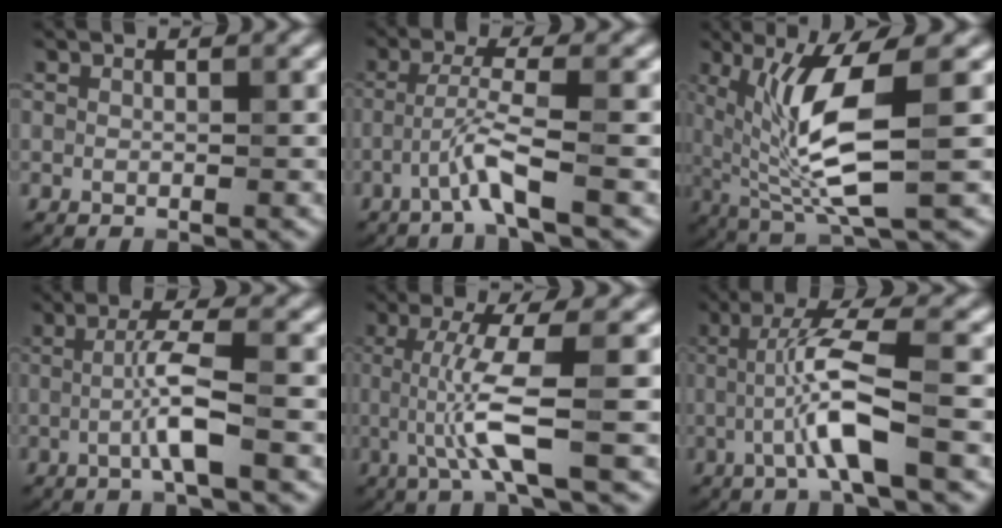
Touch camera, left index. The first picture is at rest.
{"total": 3.3, "force": [-1.7, -0.2, 2.8], "torque": [-0.059, 0.009, -0.043]}
{"total": 8.2, "force": [0.9, 2.0, 7.9], "torque": [-0.153, -0.013, 0.024]}
{"total": 3.6, "force": [-0.8, 0.2, 3.5], "torque": [-0.068, 0.005, -0.021]}
{"total": 5.2, "force": [-0.5, 0.7, 5.1], "torque": [-0.109, -0.002, -0.009]}
{"total": 5.3, "force": [-1.1, 0.4, 5.1], "torque": [-0.102, 0.012, -0.026]}